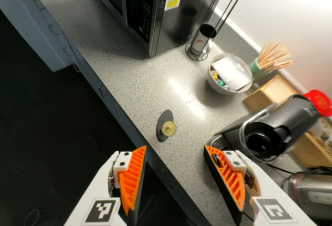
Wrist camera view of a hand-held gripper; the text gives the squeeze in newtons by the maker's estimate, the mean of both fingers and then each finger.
{"total": 0.0}